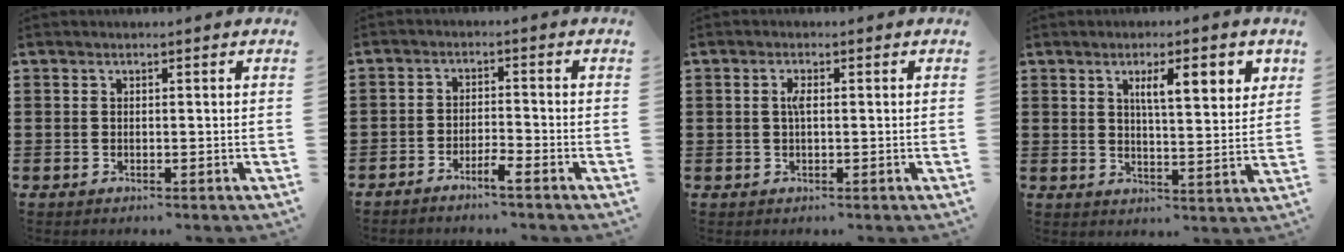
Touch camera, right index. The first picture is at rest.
{"total": 2.5, "force": [-2.4, 0.0, 0.7], "torque": [-0.017, 0.002, -0.048]}
{"total": 1.8, "force": [0.1, 0.5, 1.7], "torque": [-0.033, 0.002, 0.001]}
{"total": 6.8, "force": [2.8, 1.8, 5.9], "torque": [-0.097, -0.003, 0.041]}